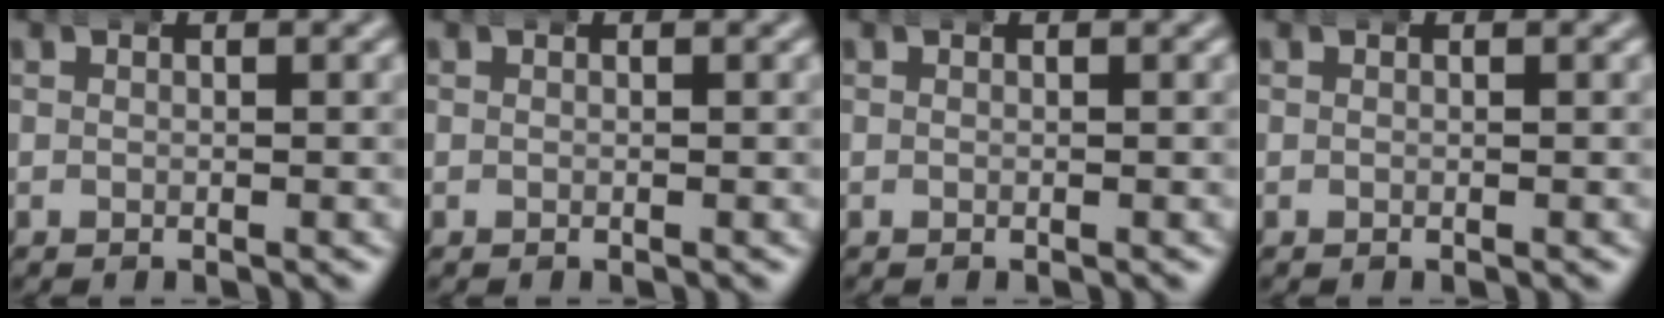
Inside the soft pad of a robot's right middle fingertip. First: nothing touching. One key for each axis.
{"total": 0.0}
{"total": 0.0}
{"total": 0.0}